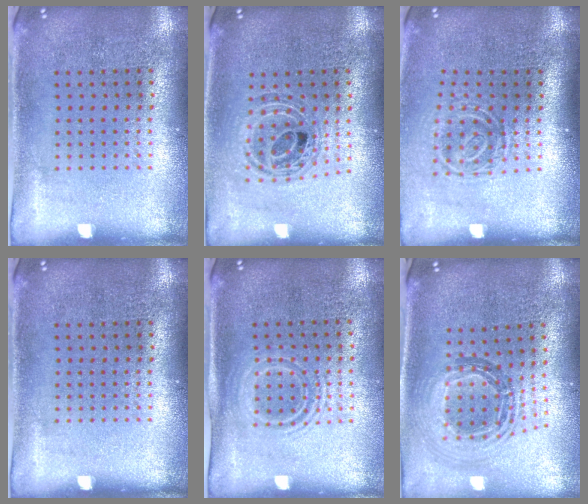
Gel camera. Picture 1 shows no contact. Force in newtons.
{"total": 0.8, "press": 0.8, "slide": 0.1}
{"total": 1.7, "press": 1.2, "slide": 1.3}
{"total": 0.0}
{"total": 1.4, "press": 1.2, "slide": 0.7}
{"total": 1.1, "press": 1.1, "slide": 0.4}